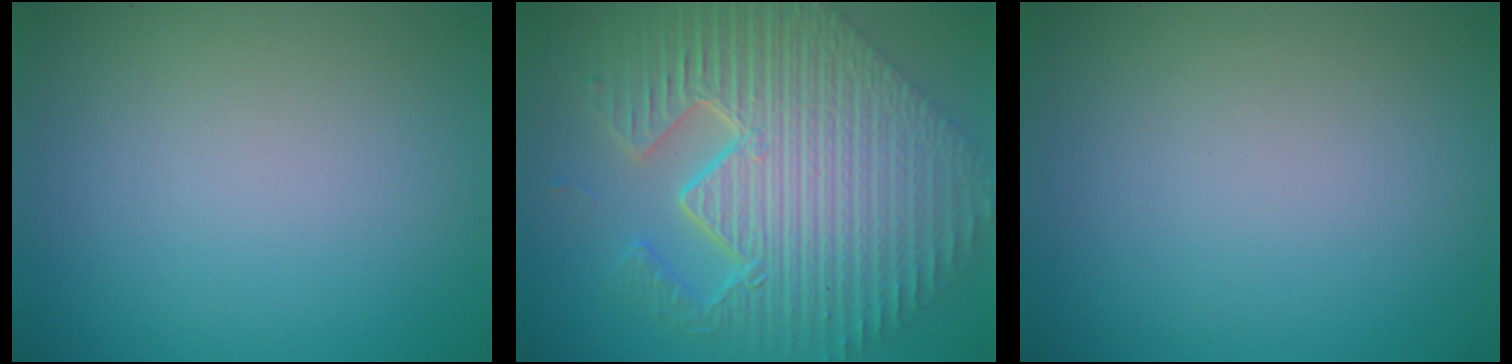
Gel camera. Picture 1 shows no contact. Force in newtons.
{"total": 11.9, "press": 7.9, "slide": 8.9}
{"total": 0.0}